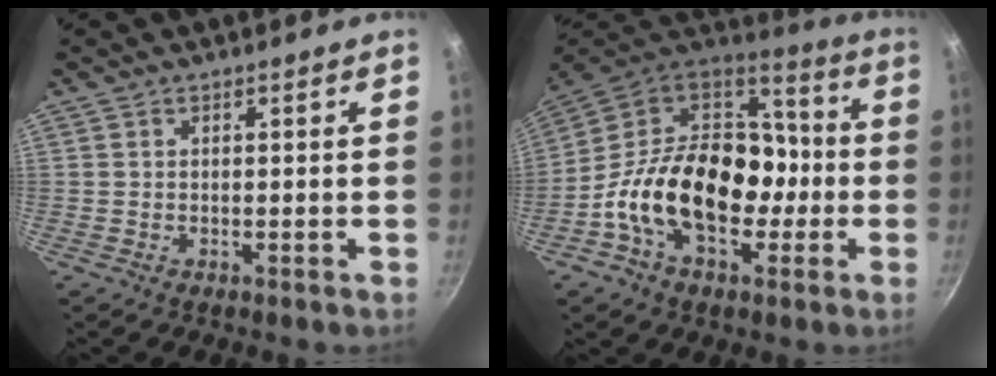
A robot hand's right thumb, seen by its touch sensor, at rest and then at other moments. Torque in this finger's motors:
{"motor_torque": [1.48, 2.94, 1.41, -1.36, 0.23]}